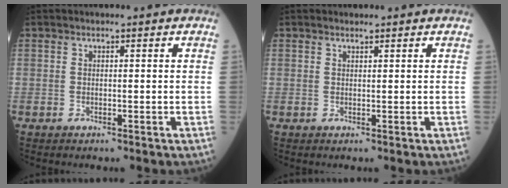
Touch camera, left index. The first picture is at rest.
{"total": 0.5, "force": [0.5, 0.1, 0.1], "torque": [-0.009, -0.001, 0.008]}